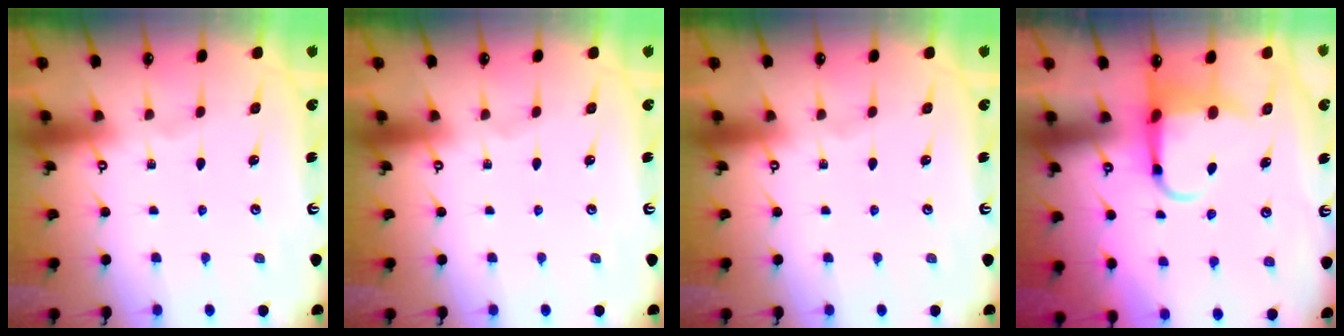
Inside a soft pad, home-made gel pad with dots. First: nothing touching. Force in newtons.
{"total": 0.0}
{"total": 0.0}
{"total": 5.2, "press": 5.1, "slide": 1.0}